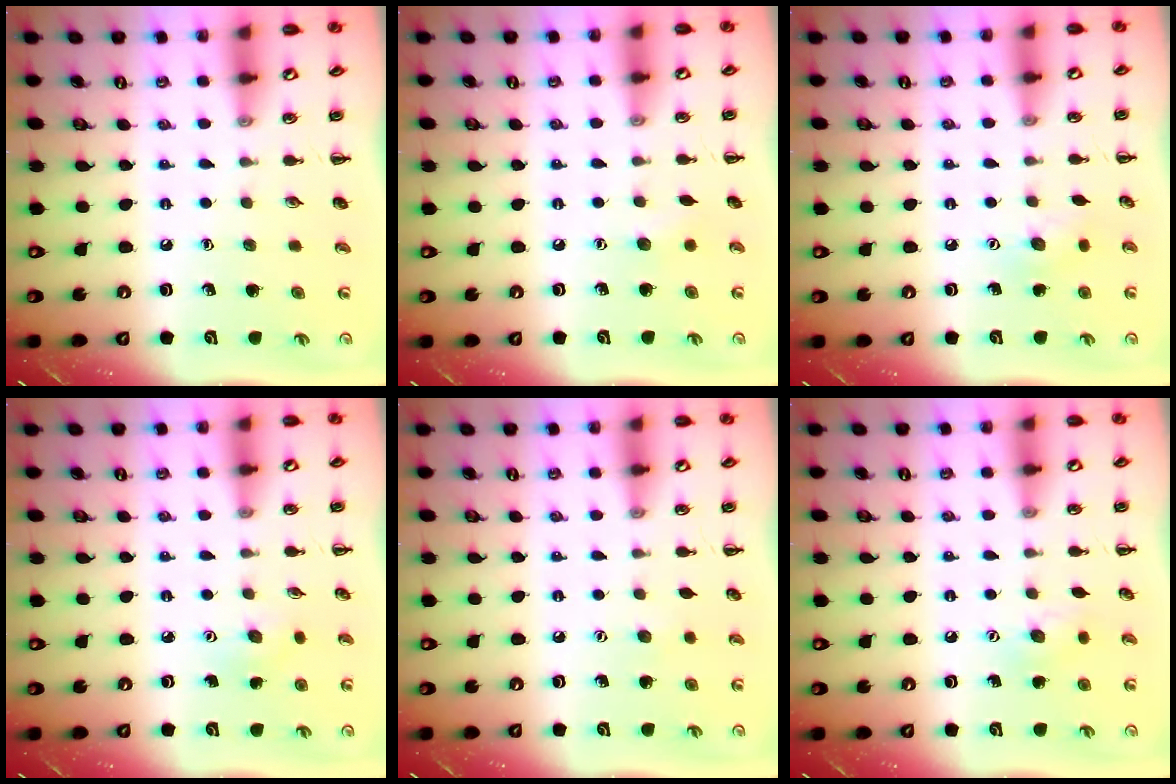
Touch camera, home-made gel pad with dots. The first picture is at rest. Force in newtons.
{"total": 3.9, "press": 3.7, "slide": 1.0}
{"total": 4.7, "press": 4.5, "slide": 1.3}
{"total": 3.1, "press": 3.0, "slide": 0.8}
{"total": 3.5, "press": 3.5, "slide": 0.7}
{"total": 6.9, "press": 6.8, "slide": 1.4}